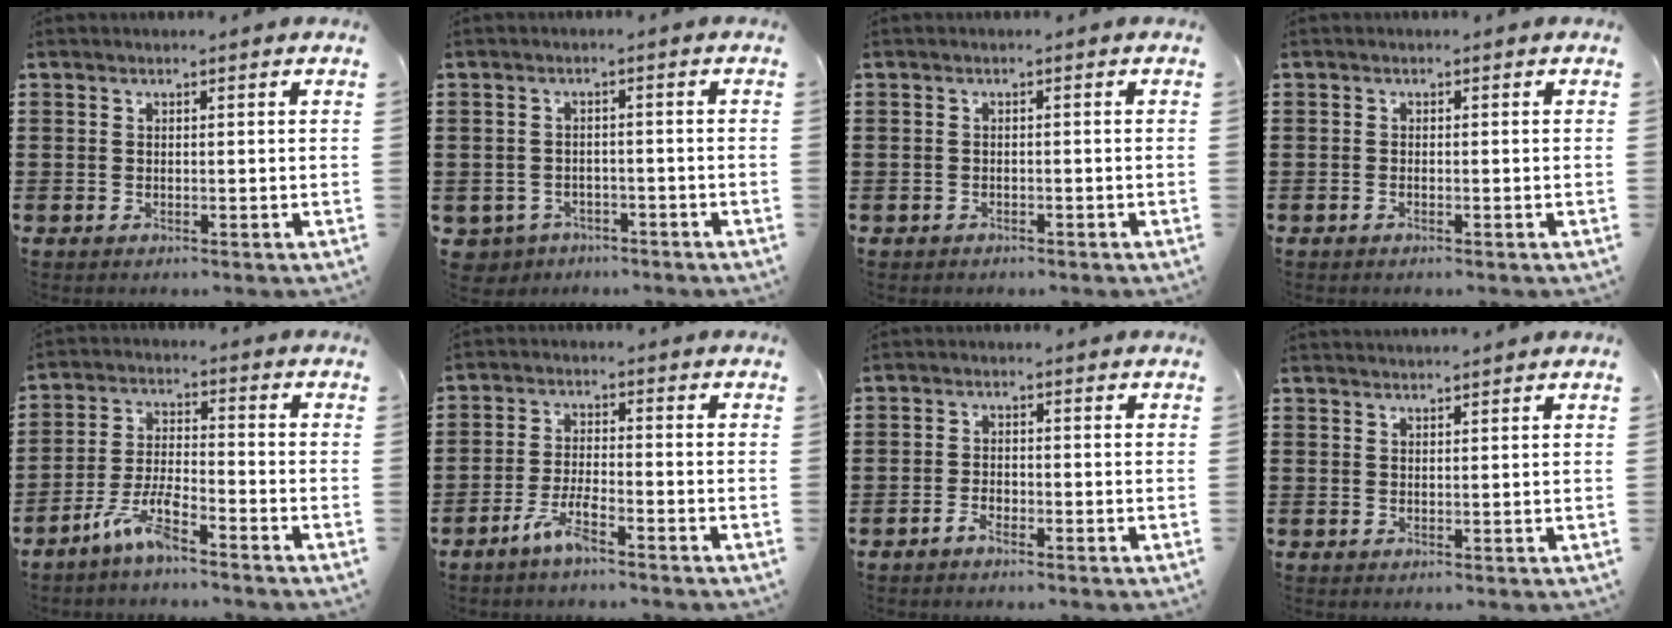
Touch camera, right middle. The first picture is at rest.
{"total": 2.7, "force": [-2.5, 1.0, -0.2], "torque": [-0.015, -0.003, -0.058]}
{"total": 1.0, "force": [-0.9, 0.5, 0.0], "torque": [-0.001, 0.002, -0.020]}
{"total": 0.6, "force": [-0.5, 0.1, 0.3], "torque": [-0.008, -0.003, -0.008]}
{"total": 6.4, "force": [-5.2, 1.1, 3.6], "torque": [-0.087, -0.001, -0.104]}
{"total": 4.6, "force": [-3.5, 0.8, 2.9], "torque": [-0.062, 0.006, -0.067]}
{"total": 2.1, "force": [-1.5, 0.8, 1.1], "torque": [-0.021, 0.002, -0.031]}
{"total": 1.1, "force": [1.1, -0.2, 0.1], "torque": [-0.004, -0.002, 0.022]}